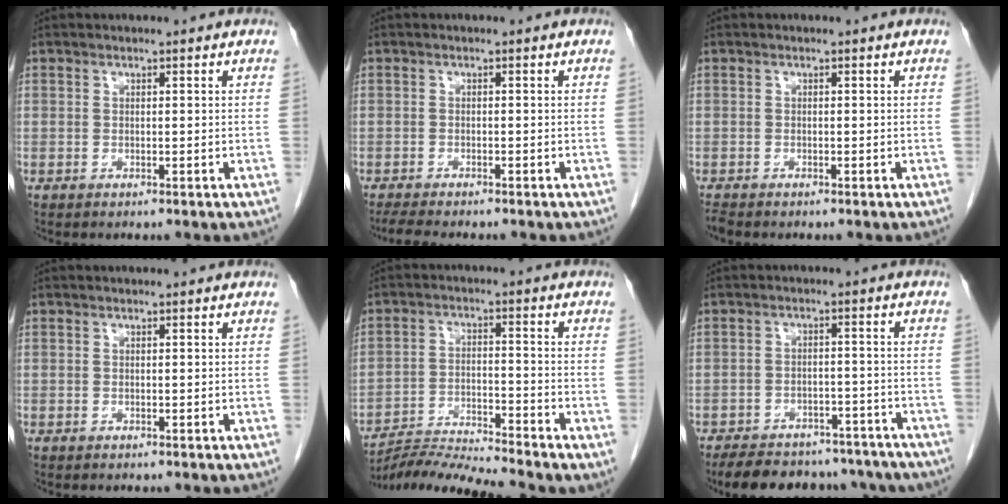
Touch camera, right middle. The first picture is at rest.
{"total": 5.0, "force": [-4.3, 0.5, 2.4], "torque": [-0.043, -0.016, -0.066]}
{"total": 1.0, "force": [-0.9, 0.1, 0.2], "torque": [-0.012, -0.005, -0.018]}
{"total": 0.0}
{"total": 8.3, "force": [-7.9, -2.0, 1.5], "torque": [-0.028, -0.007, -0.144]}
{"total": 19.3, "force": [-16.1, 7.8, 7.3], "torque": [-0.132, 0.002, -0.203]}